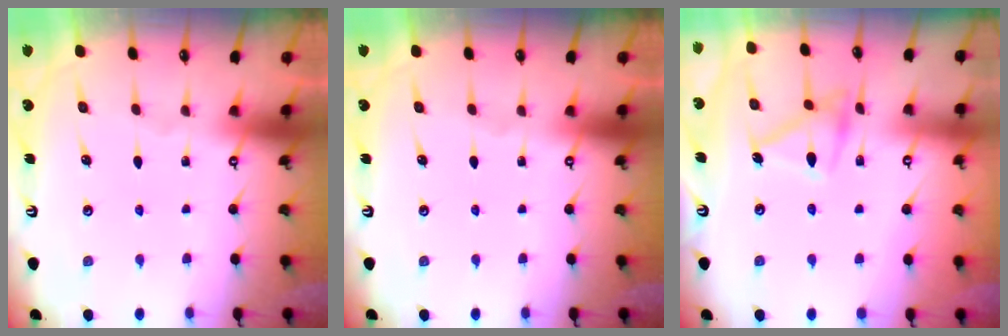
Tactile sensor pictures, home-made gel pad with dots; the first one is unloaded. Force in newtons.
{"total": 0.0}
{"total": 14.5, "press": 14.5, "slide": 0.7}